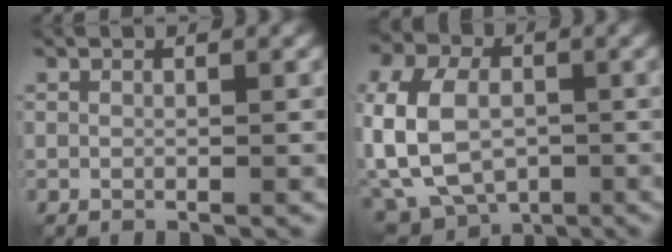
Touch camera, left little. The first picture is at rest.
{"total": 12.8, "force": [-1.9, 9.0, 8.9], "torque": [-0.185, 0.005, -0.046]}